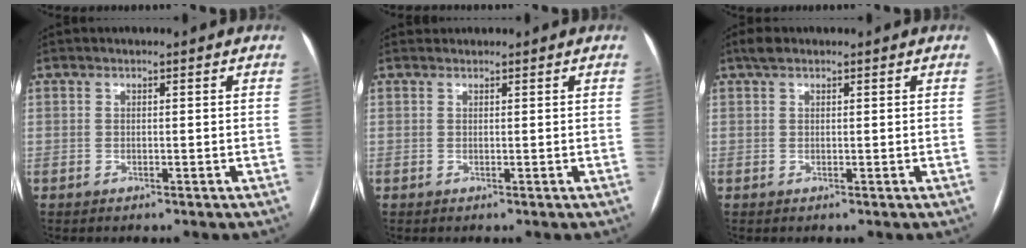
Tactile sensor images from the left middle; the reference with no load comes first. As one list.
[{"total": 0.7, "force": [0.7, 0.2, -0.1], "torque": [-0.003, 0.015, 0.015]}, {"total": 1.6, "force": [1.2, 0.8, 0.8], "torque": [-0.017, 0.018, 0.021]}]